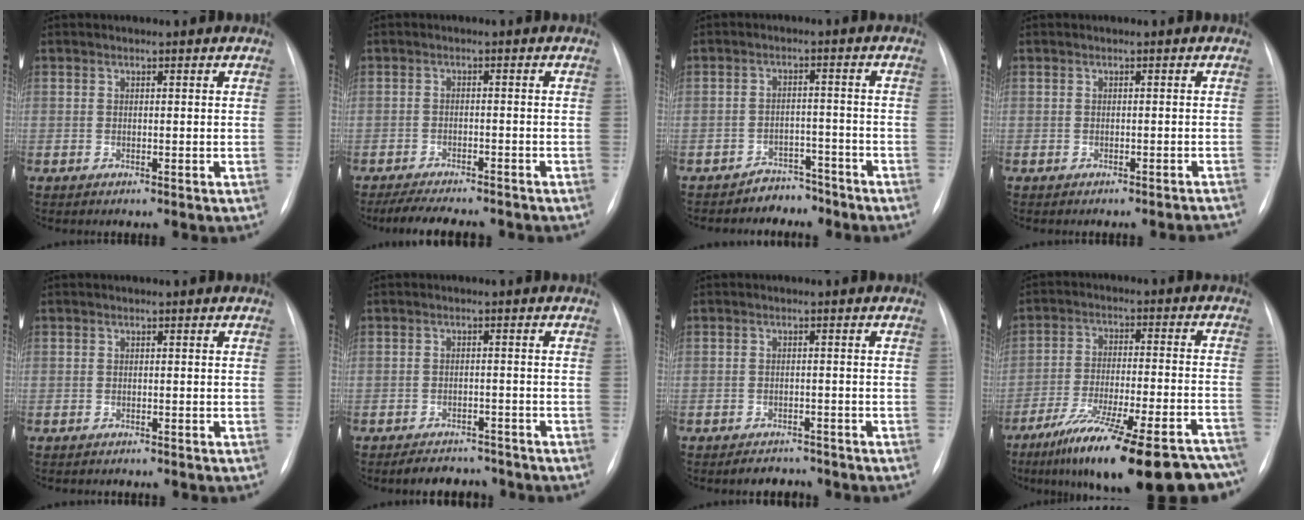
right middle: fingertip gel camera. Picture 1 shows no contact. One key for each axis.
{"total": 9.3, "fx": -8.1, "fy": 2.0, "fz": 4.0, "tx": -0.061, "ty": -0.010, "tz": -0.117}
{"total": 4.4, "fx": -3.8, "fy": 2.2, "fz": -0.4, "tx": 0.008, "ty": 0.007, "tz": -0.056}
{"total": 3.3, "fx": -3.2, "fy": 0.4, "fz": 0.9, "tx": -0.007, "ty": -0.002, "tz": -0.035}
{"total": 0.7, "fx": -0.6, "fy": 0.4, "fz": 0.0, "tx": -0.005, "ty": 0.001, "tz": -0.012}
{"total": 5.8, "fx": -5.1, "fy": 2.3, "fz": 1.2, "tx": -0.012, "ty": 0.003, "tz": -0.069}
{"total": 3.2, "fx": -2.9, "fy": 1.4, "fz": 0.3, "tx": -0.005, "ty": 0.002, "tz": -0.038}
{"total": 26.9, "fx": -21.7, "fy": 3.9, "fz": 15.6, "tx": -0.177, "ty": -0.009, "tz": -0.311}